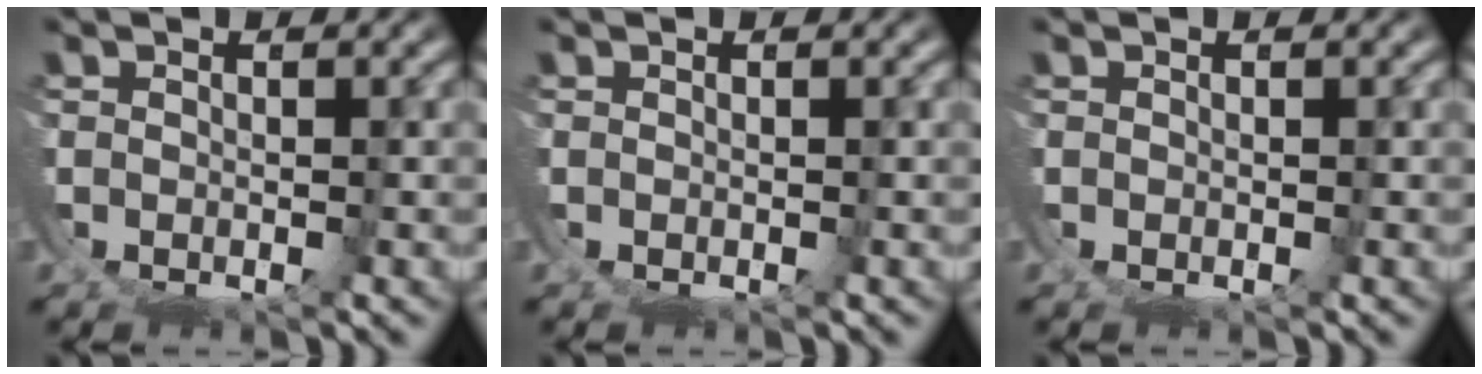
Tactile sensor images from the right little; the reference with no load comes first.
{"total": 0.0}
{"total": 0.0}